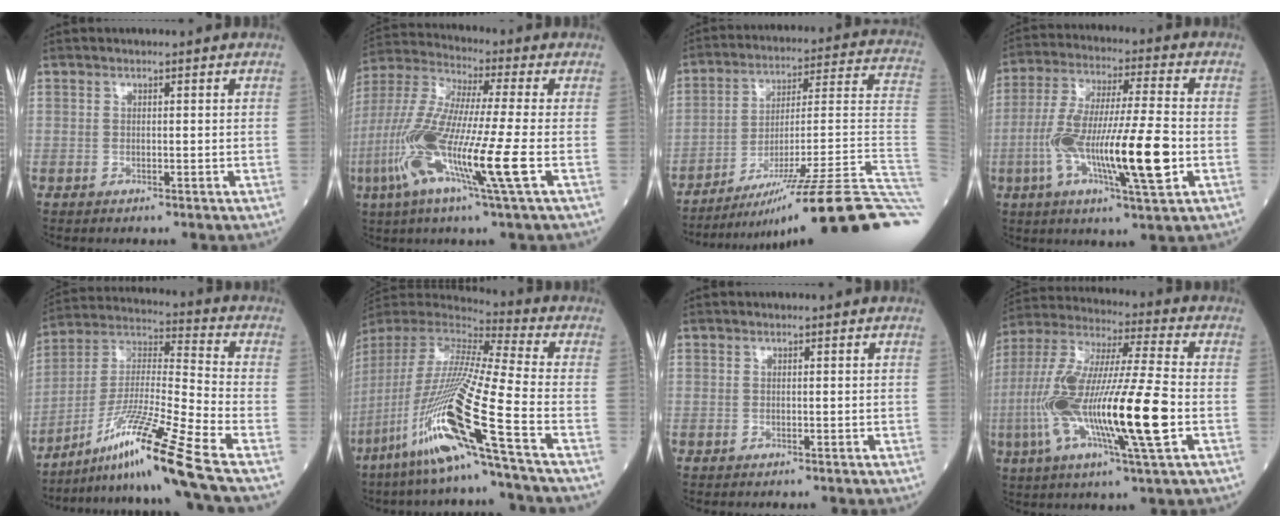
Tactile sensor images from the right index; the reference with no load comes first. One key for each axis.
{"total": 16.7, "fx": -5.3, "fy": -0.3, "fz": 15.8, "tx": -0.335, "ty": -0.029, "tz": -0.114}
{"total": 28.6, "fx": -19.5, "fy": -1.0, "fz": 21.0, "tx": -0.181, "ty": -0.011, "tz": -0.293}
{"total": 16.4, "fx": -3.9, "fy": 1.4, "fz": 15.8, "tx": -0.300, "ty": -0.006, "tz": -0.071}
{"total": 16.6, "fx": -11.1, "fy": -3.1, "fz": 12.0, "tx": -0.235, "ty": -0.013, "tz": -0.197}
{"total": 21.7, "fx": -10.5, "fy": -1.3, "fz": 19.0, "tx": -0.421, "ty": -0.054, "tz": -0.213}
{"total": 0.0}
{"total": 21.1, "fx": -4.6, "fy": 1.2, "fz": 20.6, "tx": -0.425, "ty": -0.020, "tz": -0.090}